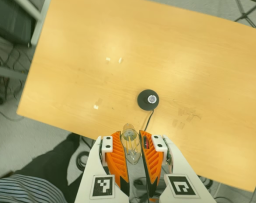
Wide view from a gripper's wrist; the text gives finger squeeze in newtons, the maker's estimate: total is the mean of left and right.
{"total": 21.6, "left": 24.9, "right": 18.3}